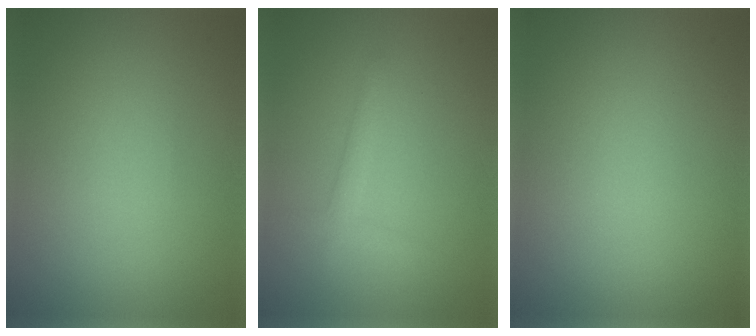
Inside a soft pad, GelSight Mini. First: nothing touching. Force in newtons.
{"total": 1.5, "press": 1.5, "slide": 0.1}
{"total": 0.0}